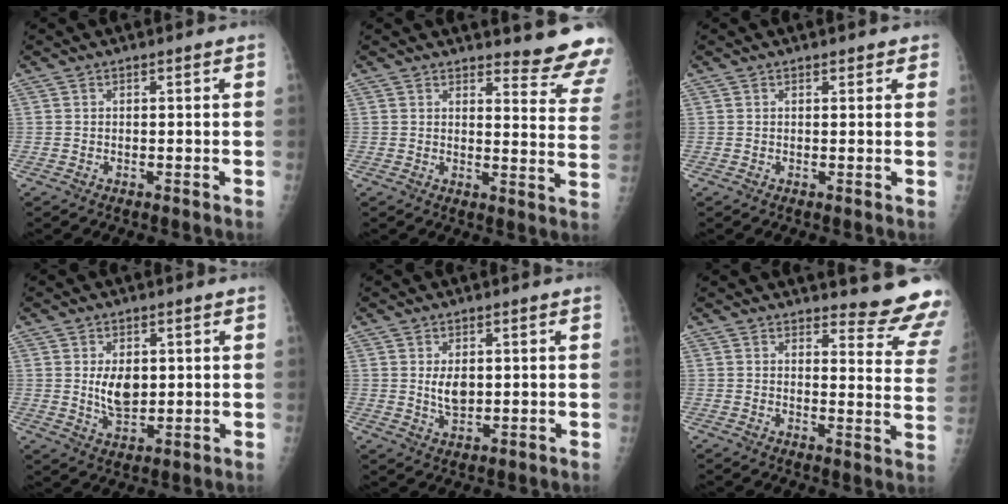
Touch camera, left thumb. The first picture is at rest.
{"total": 12.4, "force": [12.0, 2.0, 2.5], "torque": [0.005, -0.129, 0.115]}
{"total": 1.7, "force": [1.2, 0.9, 0.7], "torque": [0.009, -0.004, 0.009]}
{"total": 6.6, "force": [1.2, 4.1, 5.1], "torque": [-0.067, -0.014, 0.030]}
{"total": 4.2, "force": [0.8, 2.6, 3.3], "torque": [-0.048, -0.011, 0.021]}
{"total": 13.5, "force": [13.1, 2.3, 2.3], "torque": [0.013, -0.143, 0.124]}